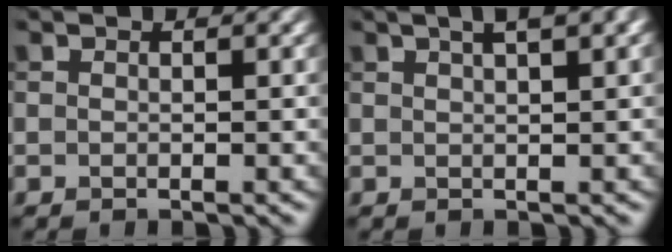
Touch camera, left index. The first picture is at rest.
{"total": 5.1, "force": [2.8, 1.8, 3.8], "torque": [-0.035, 0.021, 0.017]}